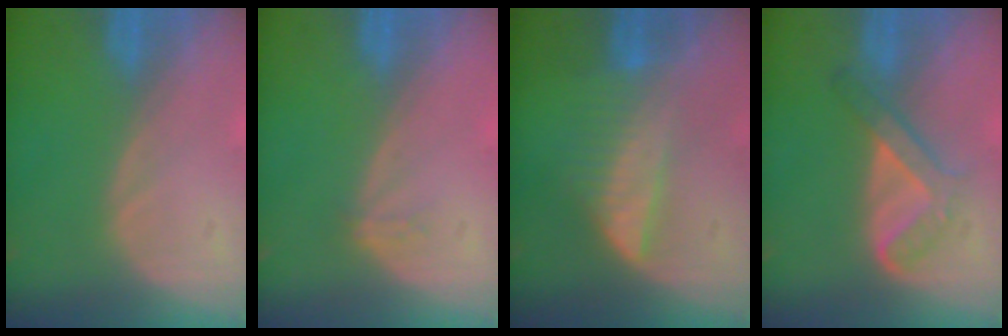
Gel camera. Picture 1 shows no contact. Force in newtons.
{"total": 1.2, "press": 0.8, "slide": 0.8}
{"total": 6.5, "press": 5.9, "slide": 2.7}
{"total": 4.9, "press": 4.8, "slide": 1.0}